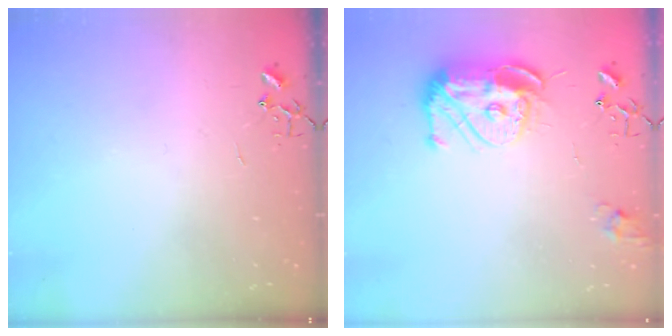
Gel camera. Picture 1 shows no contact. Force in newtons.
{"total": 13.5, "press": 13.4, "slide": 1.2}